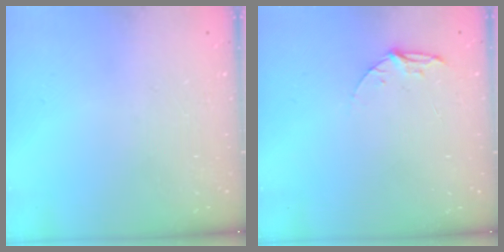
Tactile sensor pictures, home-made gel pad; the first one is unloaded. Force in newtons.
{"total": 5.3, "press": 5.3, "slide": 0.5}